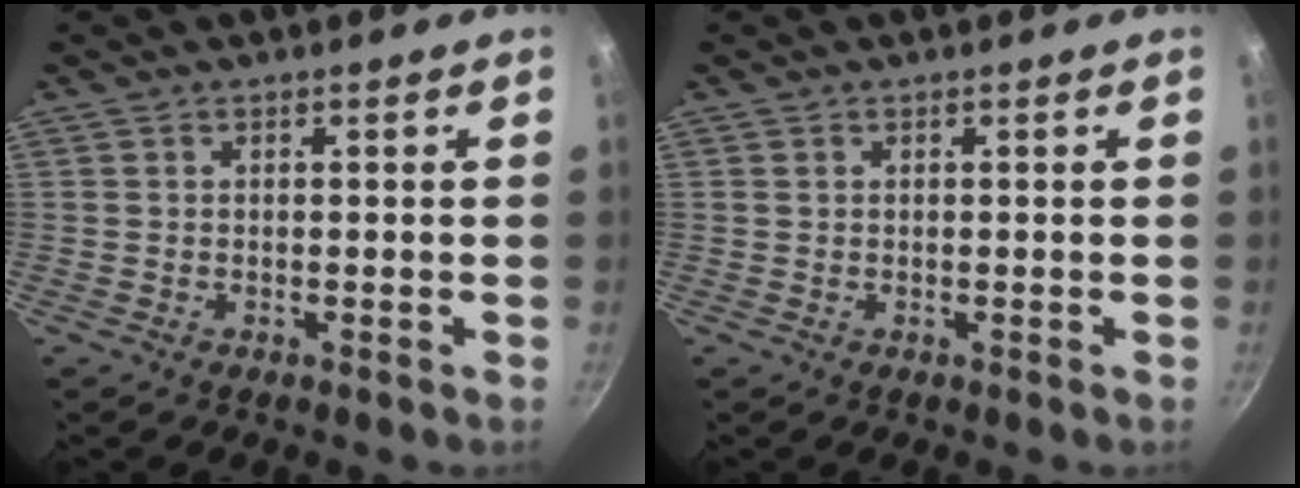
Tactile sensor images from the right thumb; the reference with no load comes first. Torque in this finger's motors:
{"motor_torque": [-0.65, -0.22, -0.07, -0.53, -0.02]}